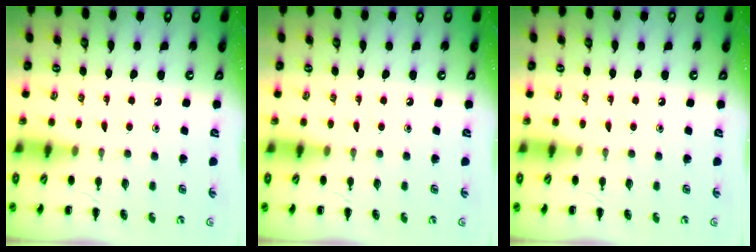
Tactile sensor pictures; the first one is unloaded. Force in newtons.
{"total": 0.0}
{"total": 0.0}